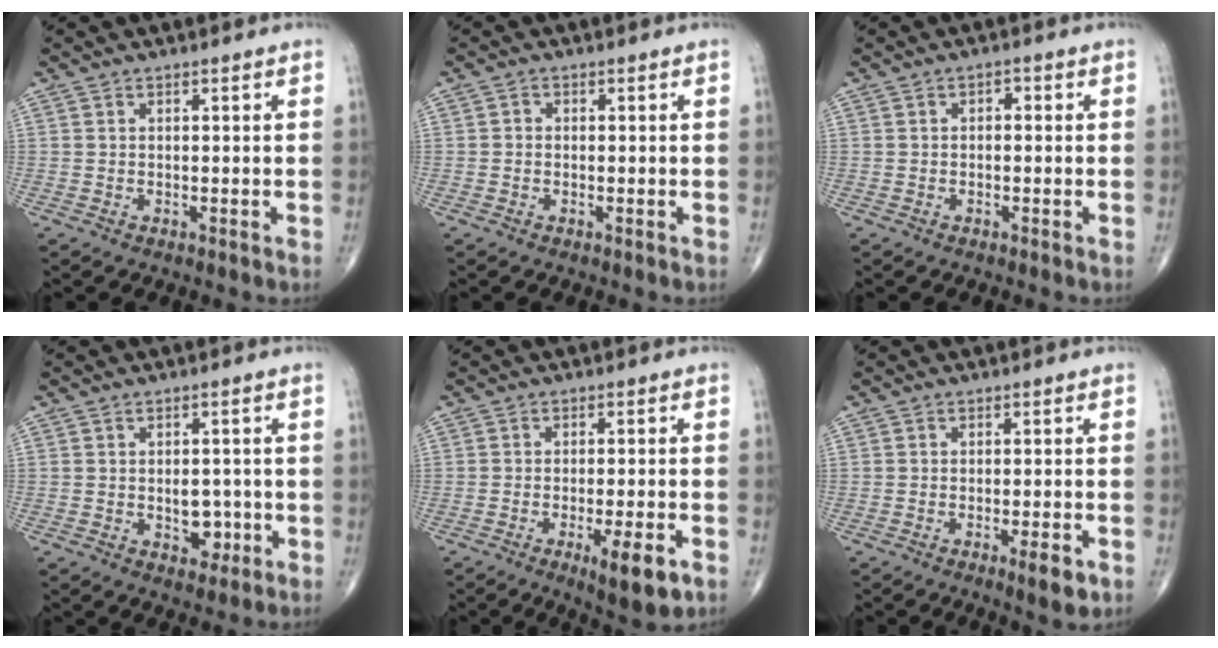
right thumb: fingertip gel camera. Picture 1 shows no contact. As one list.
[{"total": 0.9, "force": [-0.2, 0.8, 0.4], "torque": [0.000, 0.003, -0.007]}, {"total": 1.5, "force": [0.0, 0.9, 1.1], "torque": [-0.008, 0.006, -0.005]}, {"total": 4.7, "force": [-1.0, 3.2, 3.3], "torque": [-0.018, 0.002, -0.008]}, {"total": 8.3, "force": [-3.7, 1.9, 7.2], "torque": [-0.109, -0.003, -0.049]}, {"total": 4.4, "force": [-2.0, 1.0, 3.8], "torque": [-0.055, -0.003, -0.028]}]